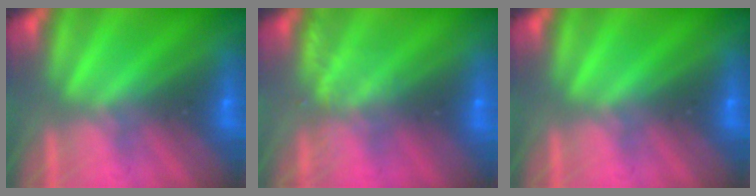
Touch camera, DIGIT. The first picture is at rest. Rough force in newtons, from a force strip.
{"total": 2.2}
{"total": 0.0}